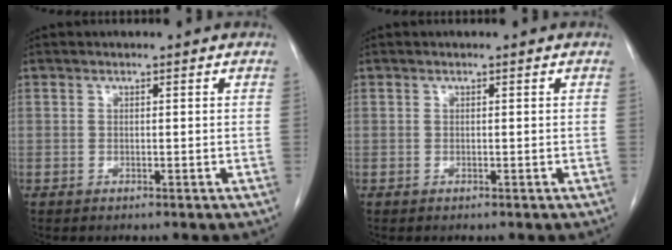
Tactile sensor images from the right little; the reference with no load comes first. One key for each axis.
{"total": 0.0}